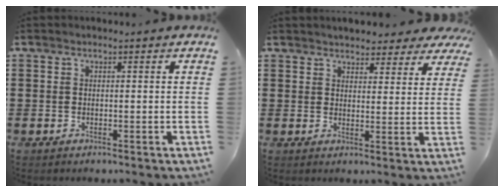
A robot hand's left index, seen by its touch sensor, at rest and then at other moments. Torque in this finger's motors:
{"motor_torque": [2.14, 0.00, 0.72, 0.07]}